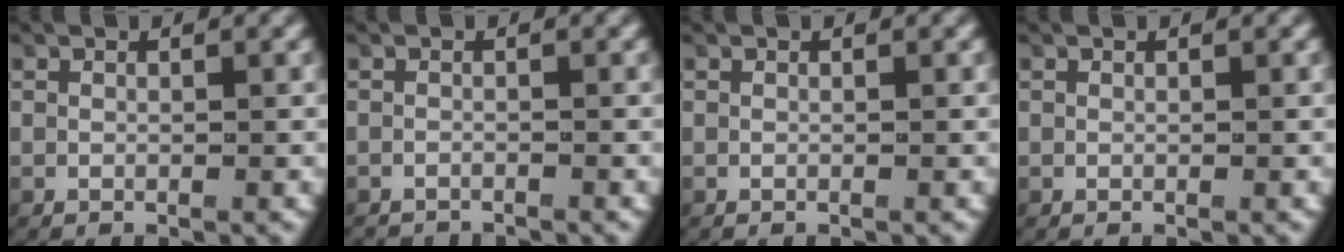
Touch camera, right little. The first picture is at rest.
{"total": 2.3, "force": [-2.3, 0.1, 0.0], "torque": [-0.004, -0.014, -0.032]}
{"total": 0.0}
{"total": 0.0}